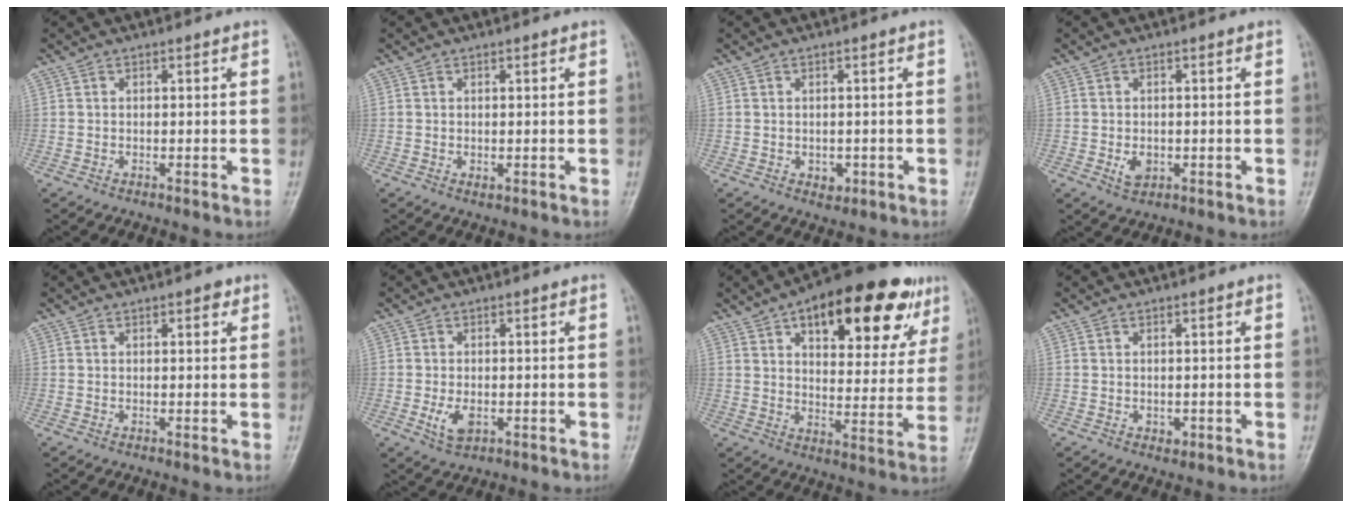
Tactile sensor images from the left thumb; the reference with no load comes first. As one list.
[{"total": 1.0, "force": [0.2, 0.6, 0.8], "torque": [-0.012, -0.003, 0.006]}, {"total": 2.2, "force": [-0.5, 1.7, 1.3], "torque": [-0.010, 0.000, -0.001]}, {"total": 2.8, "force": [-0.6, 2.1, 1.9], "torque": [-0.027, -0.001, -0.005]}, {"total": 1.6, "force": [0.9, 0.7, 1.2], "torque": [-0.011, -0.001, 0.009]}, {"total": 3.8, "force": [-0.9, 2.3, 2.9], "torque": [-0.057, -0.006, -0.012]}, {"total": 24.6, "force": [12.7, 10.8, 18.1], "torque": [-0.216, -0.010, 0.181]}, {"total": 1.3, "force": [-0.2, 1.0, 0.7], "torque": [-0.007, 0.000, 0.000]}]